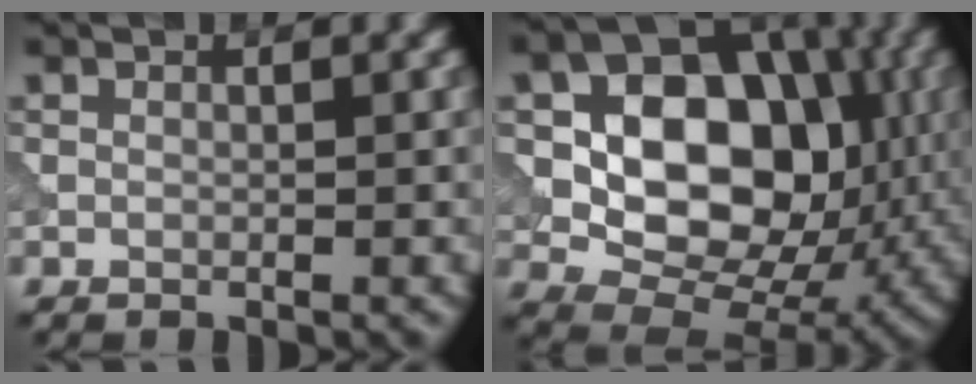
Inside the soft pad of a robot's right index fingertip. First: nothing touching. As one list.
[{"total": 13.7, "force": [1.4, 9.7, 9.5], "torque": [-0.143, 0.003, 0.021]}]